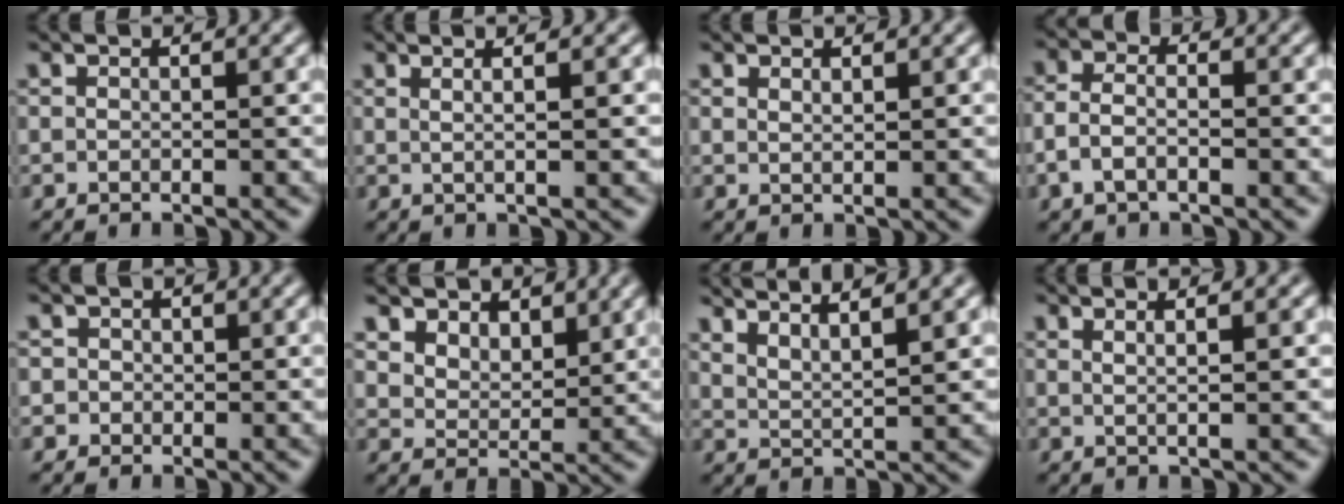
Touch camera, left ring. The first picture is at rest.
{"total": 3.1, "force": [1.3, 1.2, 2.5], "torque": [-0.024, 0.010, -0.010]}
{"total": 0.8, "force": [0.7, 0.1, 0.2], "torque": [-0.006, 0.001, 0.014]}
{"total": 2.6, "force": [-1.0, 1.4, 2.0], "torque": [-0.047, 0.005, -0.027]}
{"total": 1.7, "force": [0.6, 1.5, 0.3], "torque": [0.013, 0.005, 0.004]}
{"total": 4.8, "force": [3.9, 2.4, 1.5], "torque": [-0.056, -0.015, 0.071]}
{"total": 5.5, "force": [4.6, 1.1, 2.7], "torque": [-0.030, 0.023, 0.051]}
{"total": 2.7, "force": [1.5, 1.0, 2.0], "torque": [-0.013, 0.004, -0.002]}